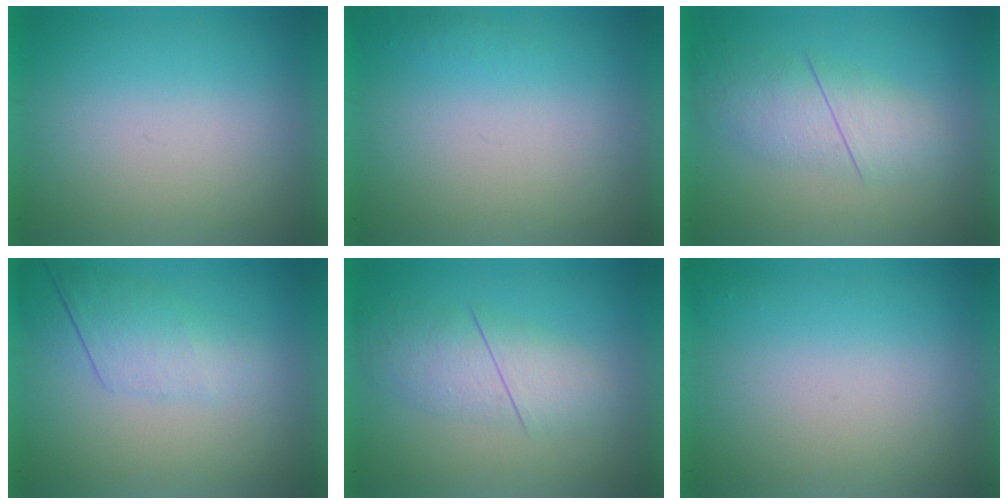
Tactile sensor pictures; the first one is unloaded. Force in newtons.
{"total": 1.0}
{"total": 2.8}
{"total": 2.3}
{"total": 2.8}
{"total": 1.1}